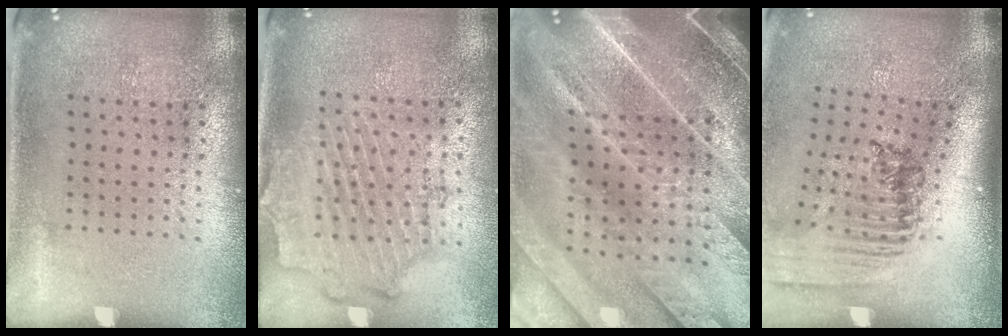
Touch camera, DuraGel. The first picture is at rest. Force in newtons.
{"total": 1.8, "press": 1.7, "slide": 0.6}
{"total": 5.5, "press": 4.6, "slide": 2.9}
{"total": 1.7, "press": 1.4, "slide": 1.0}